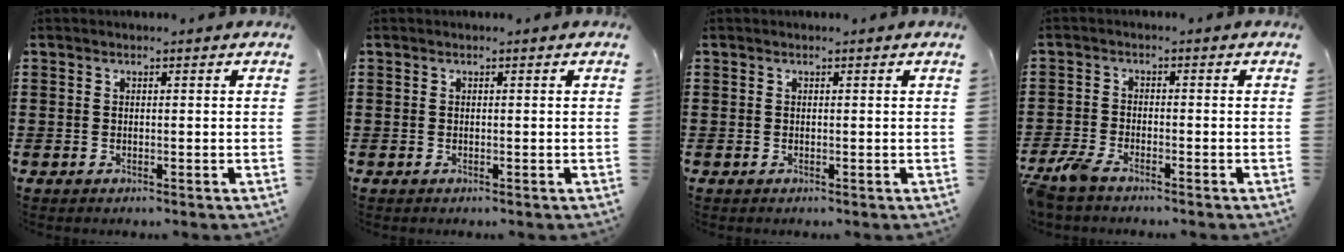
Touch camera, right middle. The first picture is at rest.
{"total": 0.0}
{"total": 0.0}
{"total": 3.4, "force": [-3.0, 0.8, 1.5], "torque": [-0.055, -0.005, -0.067]}